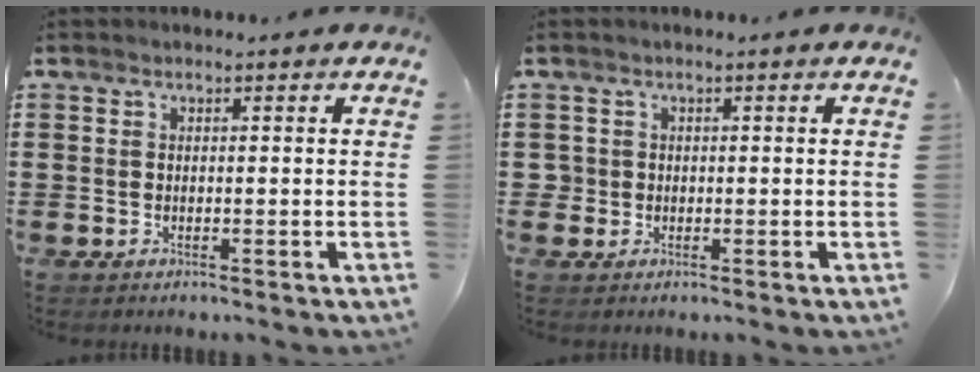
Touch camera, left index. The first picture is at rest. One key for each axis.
{"total": 1.2, "fx": -0.1, "fy": 1.2, "fz": 0.1, "tx": -0.007, "ty": 0.005, "tz": -0.005}